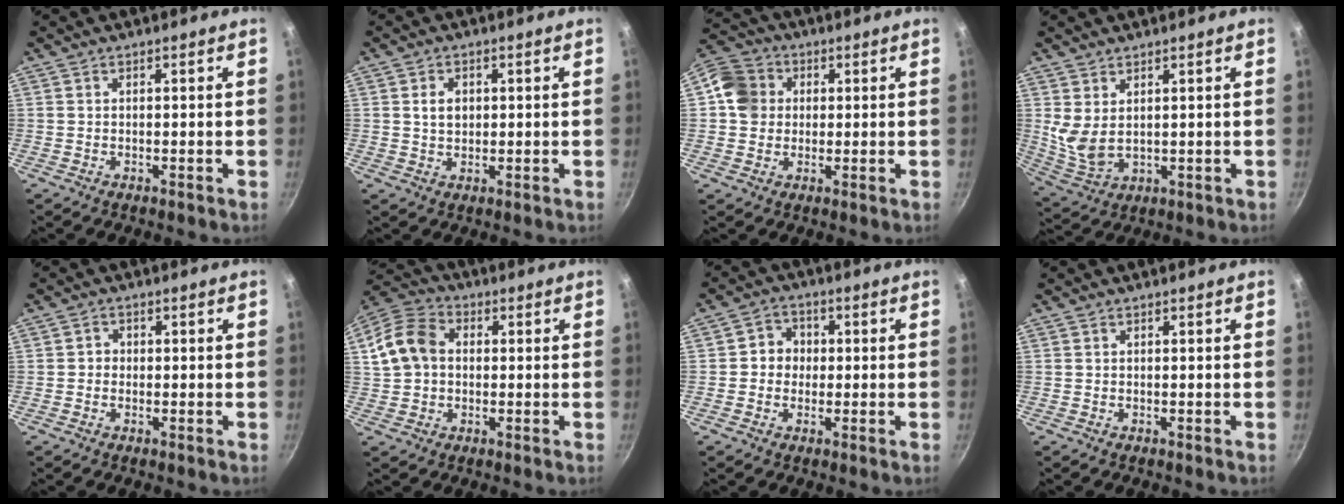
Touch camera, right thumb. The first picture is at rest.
{"total": 3.4, "force": [0.6, 2.6, 2.1], "torque": [-0.024, 0.001, 0.011]}
{"total": 8.2, "force": [1.1, 7.4, 3.3], "torque": [-0.030, 0.013, 0.004]}
{"total": 6.2, "force": [2.4, 3.4, 4.6], "torque": [-0.085, -0.028, 0.060]}
{"total": 1.6, "force": [-0.2, 1.5, 0.5], "torque": [0.000, 0.005, -0.007]}
{"total": 11.0, "force": [1.2, 8.4, 6.9], "torque": [-0.117, 0.025, 0.010]}
{"total": 4.8, "force": [0.0, 4.4, 1.7], "torque": [0.005, 0.010, -0.011]}
{"total": 0.0}